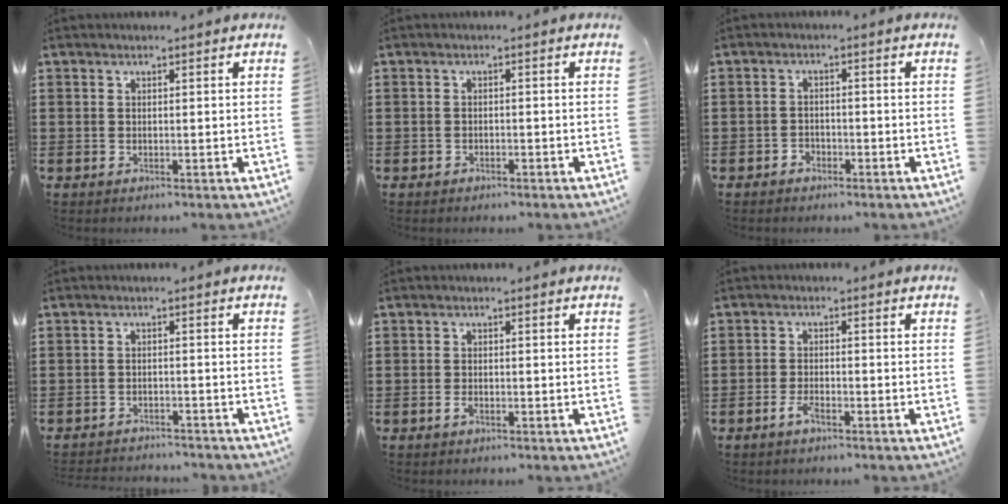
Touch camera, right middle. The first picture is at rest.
{"total": 0.9, "force": [-0.8, 0.4, 0.0], "torque": [-0.003, 0.002, -0.019]}
{"total": 1.7, "force": [-1.5, 0.9, 0.1], "torque": [-0.007, 0.003, -0.033]}
{"total": 2.3, "force": [-2.3, 0.2, -0.1], "torque": [-0.005, 0.001, -0.050]}
{"total": 1.2, "force": [-0.7, 0.5, 0.8], "torque": [-0.025, -0.006, -0.016]}
{"total": 2.7, "force": [-1.7, 0.7, 1.9], "torque": [-0.047, -0.002, -0.037]}